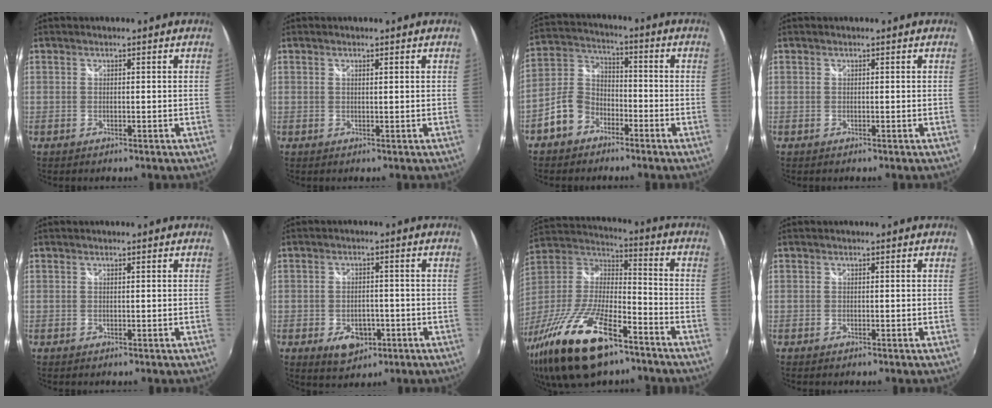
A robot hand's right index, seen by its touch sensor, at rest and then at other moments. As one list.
[{"total": 0.6, "force": [0.4, 0.0, 0.5], "torque": [-0.009, 0.002, 0.006]}, {"total": 8.2, "force": [-4.9, 5.9, 3.0], "torque": [-0.077, 0.028, -0.090]}, {"total": 0.0}, {"total": 0.0}, {"total": 6.7, "force": [-2.8, 4.6, 3.9], "torque": [-0.079, -0.006, -0.036]}, {"total": 26.5, "force": [-16.0, 9.8, 18.7], "torque": [-0.381, -0.041, -0.282]}, {"total": 0.0}]